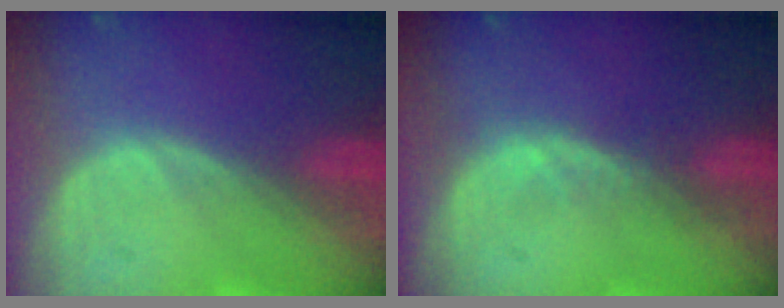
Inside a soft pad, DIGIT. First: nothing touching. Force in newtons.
{"total": 1.1, "press": 1.1, "slide": 0.3}